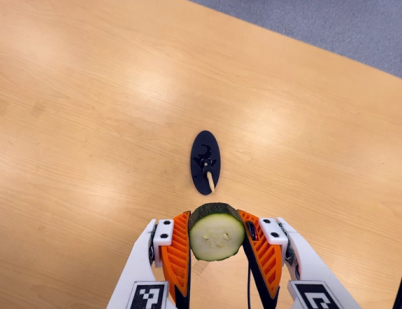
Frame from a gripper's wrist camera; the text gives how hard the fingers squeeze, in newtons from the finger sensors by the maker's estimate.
{"total": 11.4, "left": 10.8, "right": 11.9}